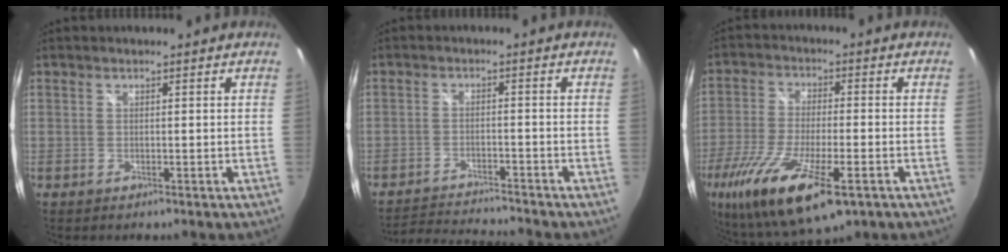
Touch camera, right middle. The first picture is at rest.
{"total": 8.9, "force": [-8.6, 0.2, 2.3], "torque": [-0.065, -0.004, -0.143]}
{"total": 21.2, "force": [-10.9, 6.9, 16.8], "torque": [-0.350, -0.074, -0.189]}